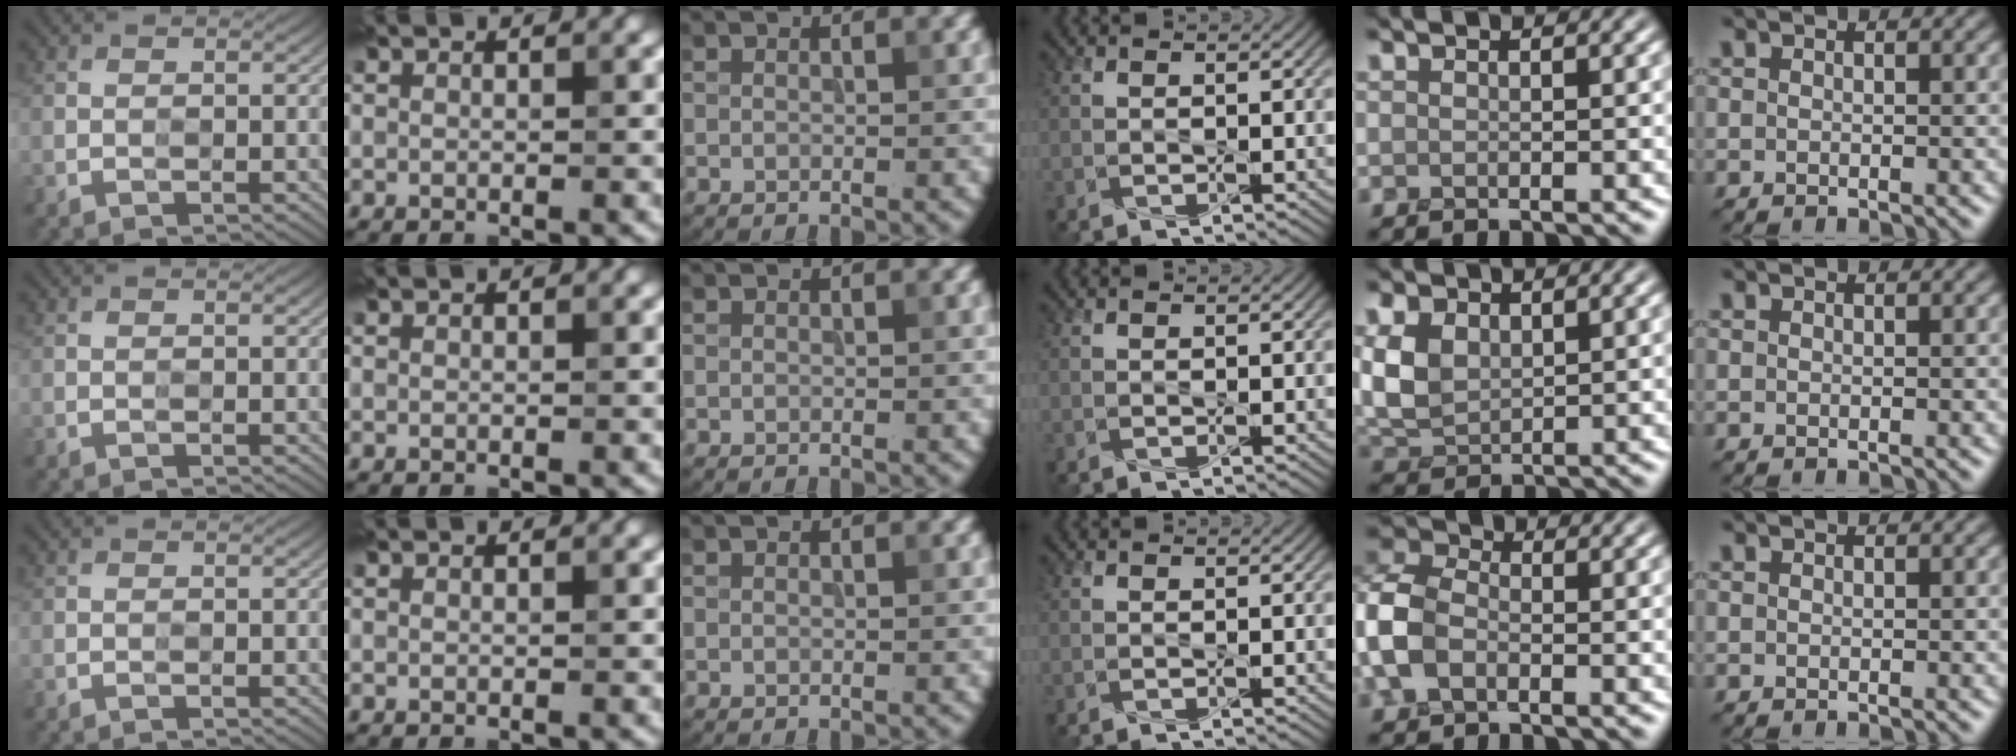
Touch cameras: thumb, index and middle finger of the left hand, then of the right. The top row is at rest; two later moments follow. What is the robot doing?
{"motion": "press", "object": "toy piano key"}